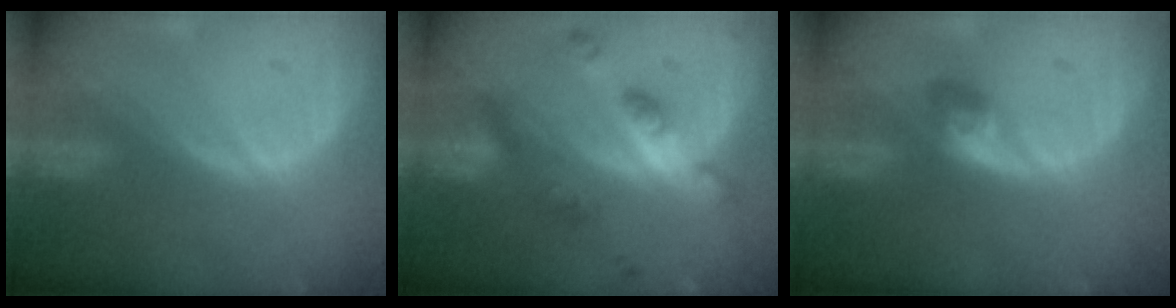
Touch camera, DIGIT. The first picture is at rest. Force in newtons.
{"total": 6.7, "press": 6.6, "slide": 0.5}
{"total": 3.0, "press": 2.6, "slide": 1.4}